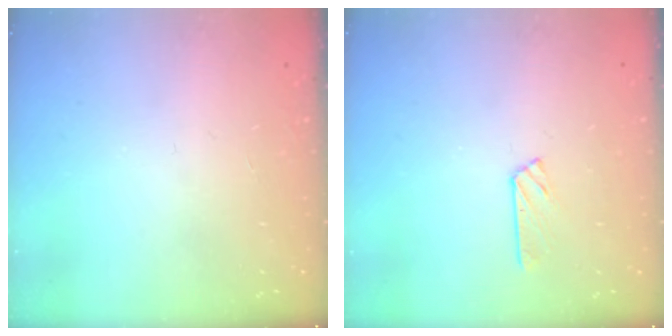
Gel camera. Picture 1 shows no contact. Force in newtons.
{"total": 3.5, "press": 3.4, "slide": 0.5}